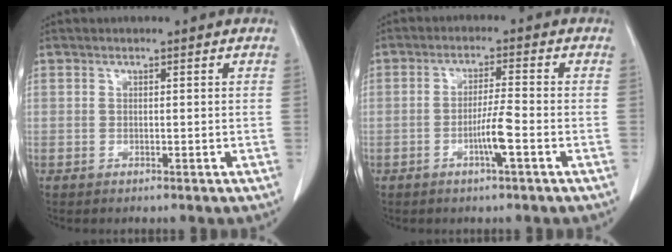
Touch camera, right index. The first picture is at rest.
{"total": 4.5, "force": [-1.7, -0.3, 4.1], "torque": [-0.079, -0.004, -0.034]}